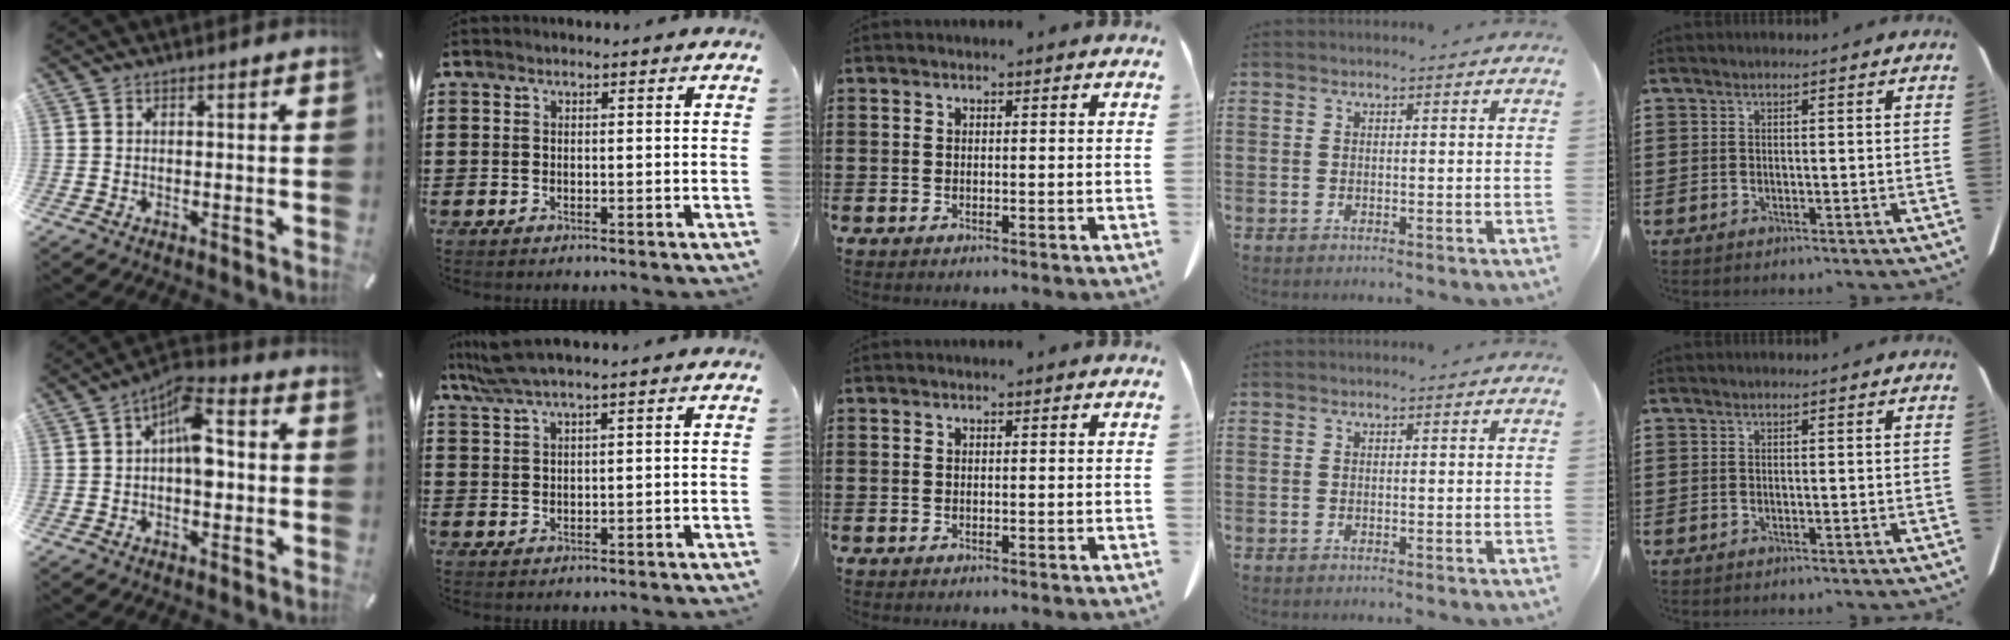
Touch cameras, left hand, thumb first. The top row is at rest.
{"thumb": {"total": 9.0, "force": [0.1, 4.9, 7.5], "torque": [-0.095, 0.001, -0.002]}, "index": {"total": 4.0, "force": [3.0, 0.1, 2.7], "torque": [-0.059, 0.000, 0.054]}}